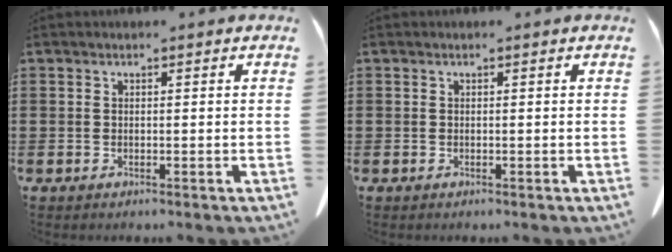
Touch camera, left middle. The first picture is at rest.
{"total": 0.0}